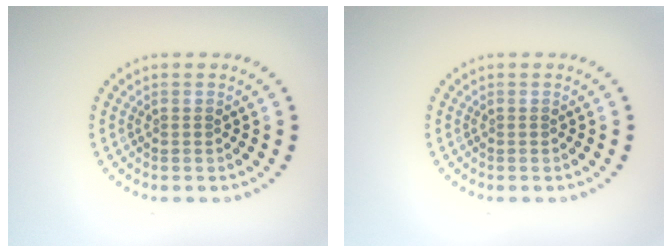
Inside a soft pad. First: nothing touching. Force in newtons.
{"total": 0.0}